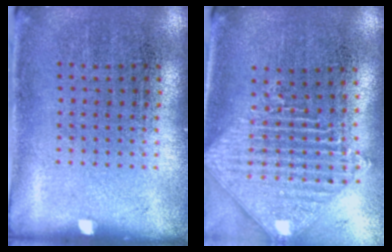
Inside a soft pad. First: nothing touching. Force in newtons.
{"total": 2.0, "press": 1.7, "slide": 1.1}